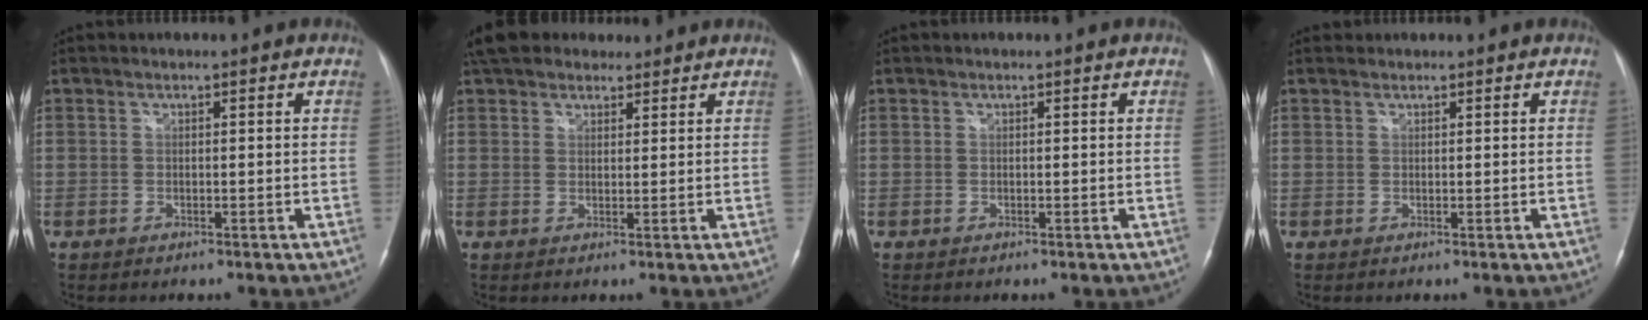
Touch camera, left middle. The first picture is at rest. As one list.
[{"total": 10.6, "force": [8.9, 4.5, 3.5], "torque": [-0.053, 0.038, 0.148]}, {"total": 0.0}, {"total": 0.9, "force": [0.8, 0.3, -0.1], "torque": [0.003, 0.004, 0.014]}]